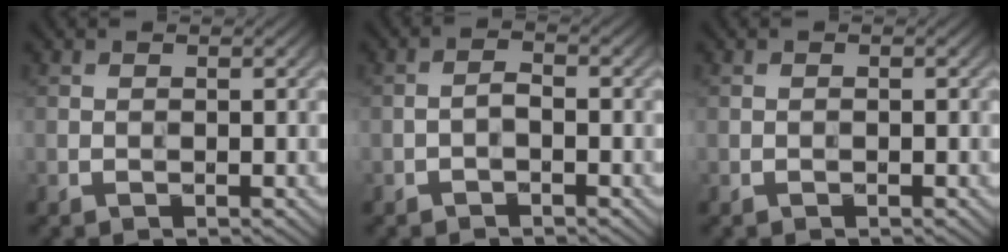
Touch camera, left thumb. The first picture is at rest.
{"total": 1.5, "force": [-0.9, 0.5, 1.1], "torque": [-0.022, 0.004, -0.022]}
{"total": 0.0}